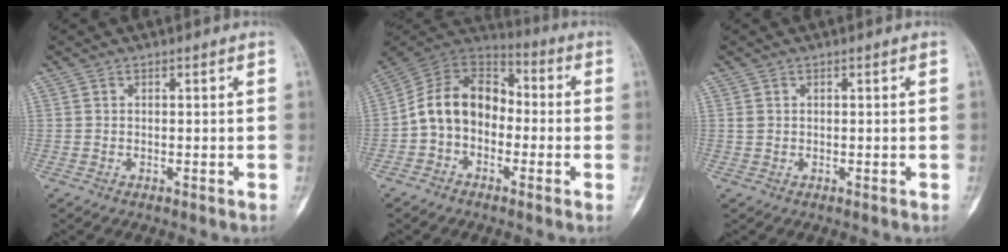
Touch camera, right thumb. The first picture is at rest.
{"total": 13.3, "force": [-2.0, 9.9, 8.6], "torque": [-0.130, 0.053, -0.051]}
{"total": 0.9, "force": [0.2, 0.8, 0.4], "torque": [-0.005, 0.004, 0.005]}